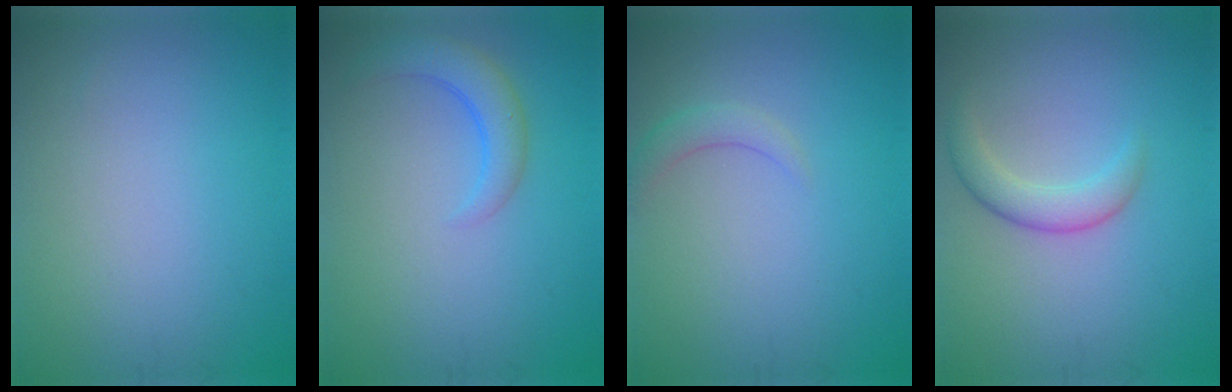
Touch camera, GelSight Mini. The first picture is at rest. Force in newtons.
{"total": 2.8, "press": 2.8, "slide": 0.4}
{"total": 1.5, "press": 1.5, "slide": 0.2}
{"total": 2.6, "press": 2.6, "slide": 0.1}